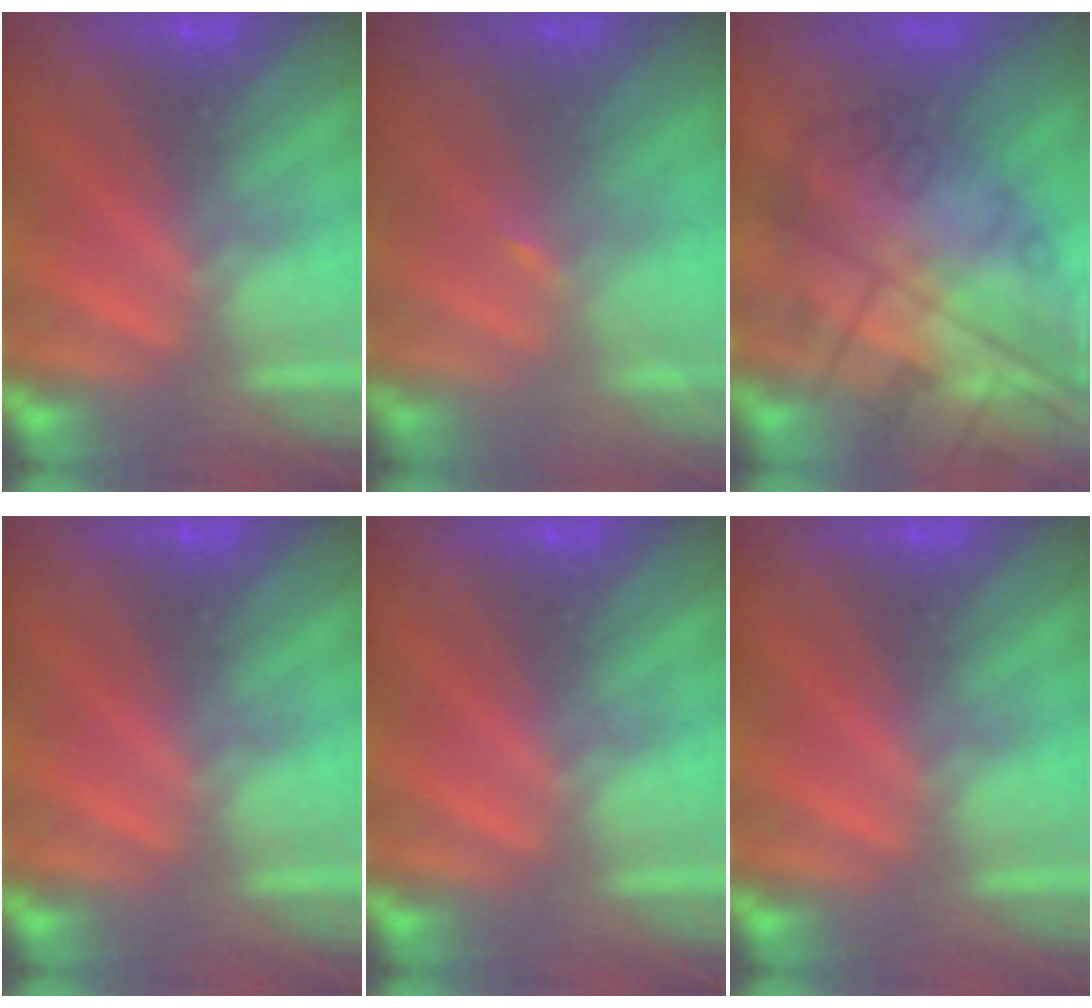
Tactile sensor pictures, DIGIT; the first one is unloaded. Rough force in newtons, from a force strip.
{"total": 1.1}
{"total": 7.5}
{"total": 0.0}
{"total": 0.0}
{"total": 0.0}